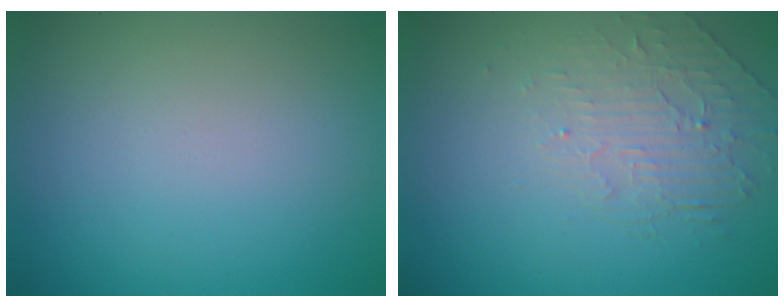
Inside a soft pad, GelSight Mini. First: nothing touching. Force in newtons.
{"total": 2.1, "press": 1.2, "slide": 1.7}